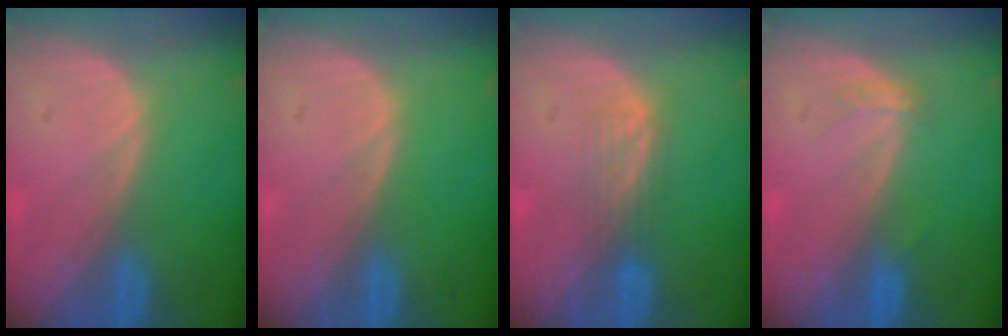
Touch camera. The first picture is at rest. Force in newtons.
{"total": 0.0}
{"total": 2.6, "press": 2.6, "slide": 0.4}
{"total": 1.5, "press": 1.4, "slide": 0.3}